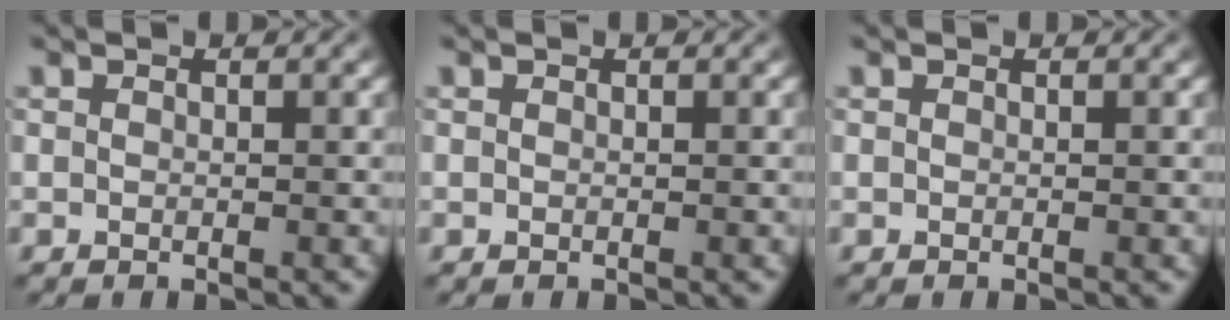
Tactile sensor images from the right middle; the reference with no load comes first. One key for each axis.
{"total": 0.0}
{"total": 0.0}